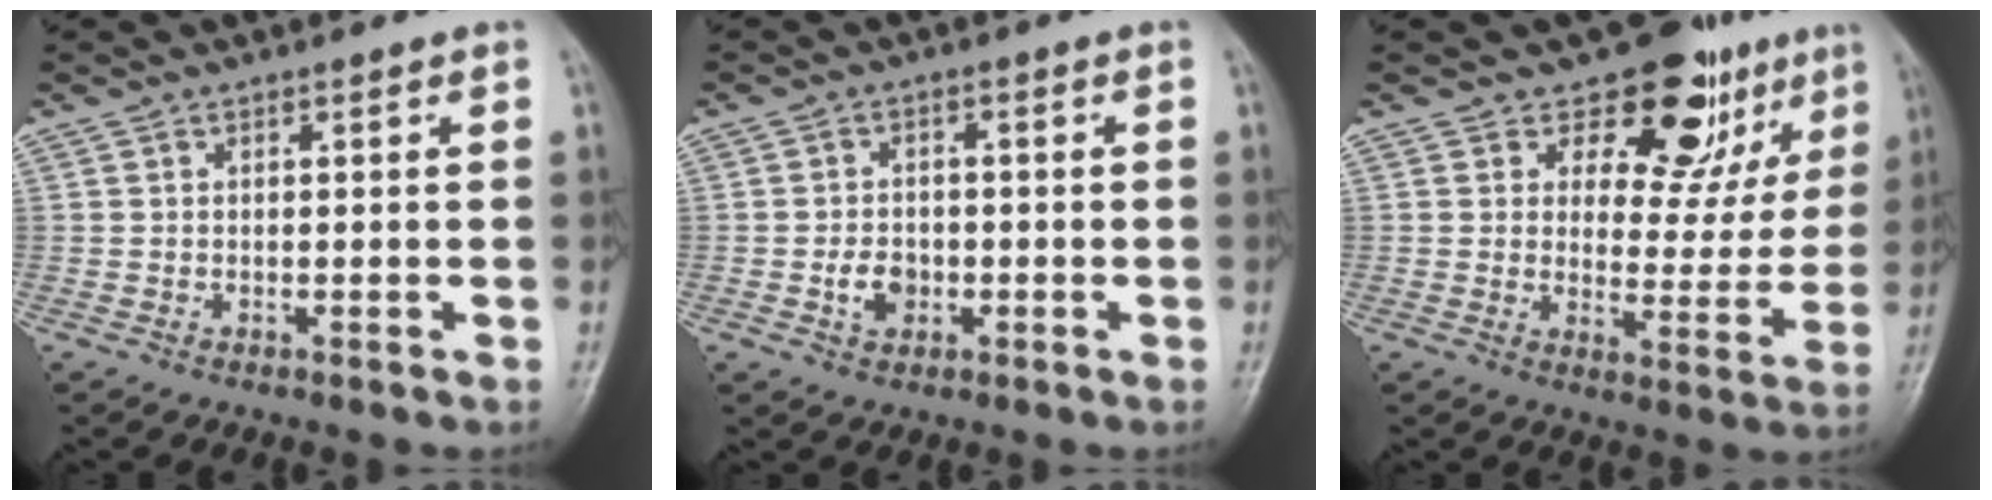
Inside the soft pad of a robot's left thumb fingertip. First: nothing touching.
{"total": 4.3, "force": [-1.2, 3.4, 2.4], "torque": [-0.027, 0.008, -0.020]}
{"total": 13.0, "force": [8.3, 7.7, 6.4], "torque": [-0.026, -0.044, 0.114]}